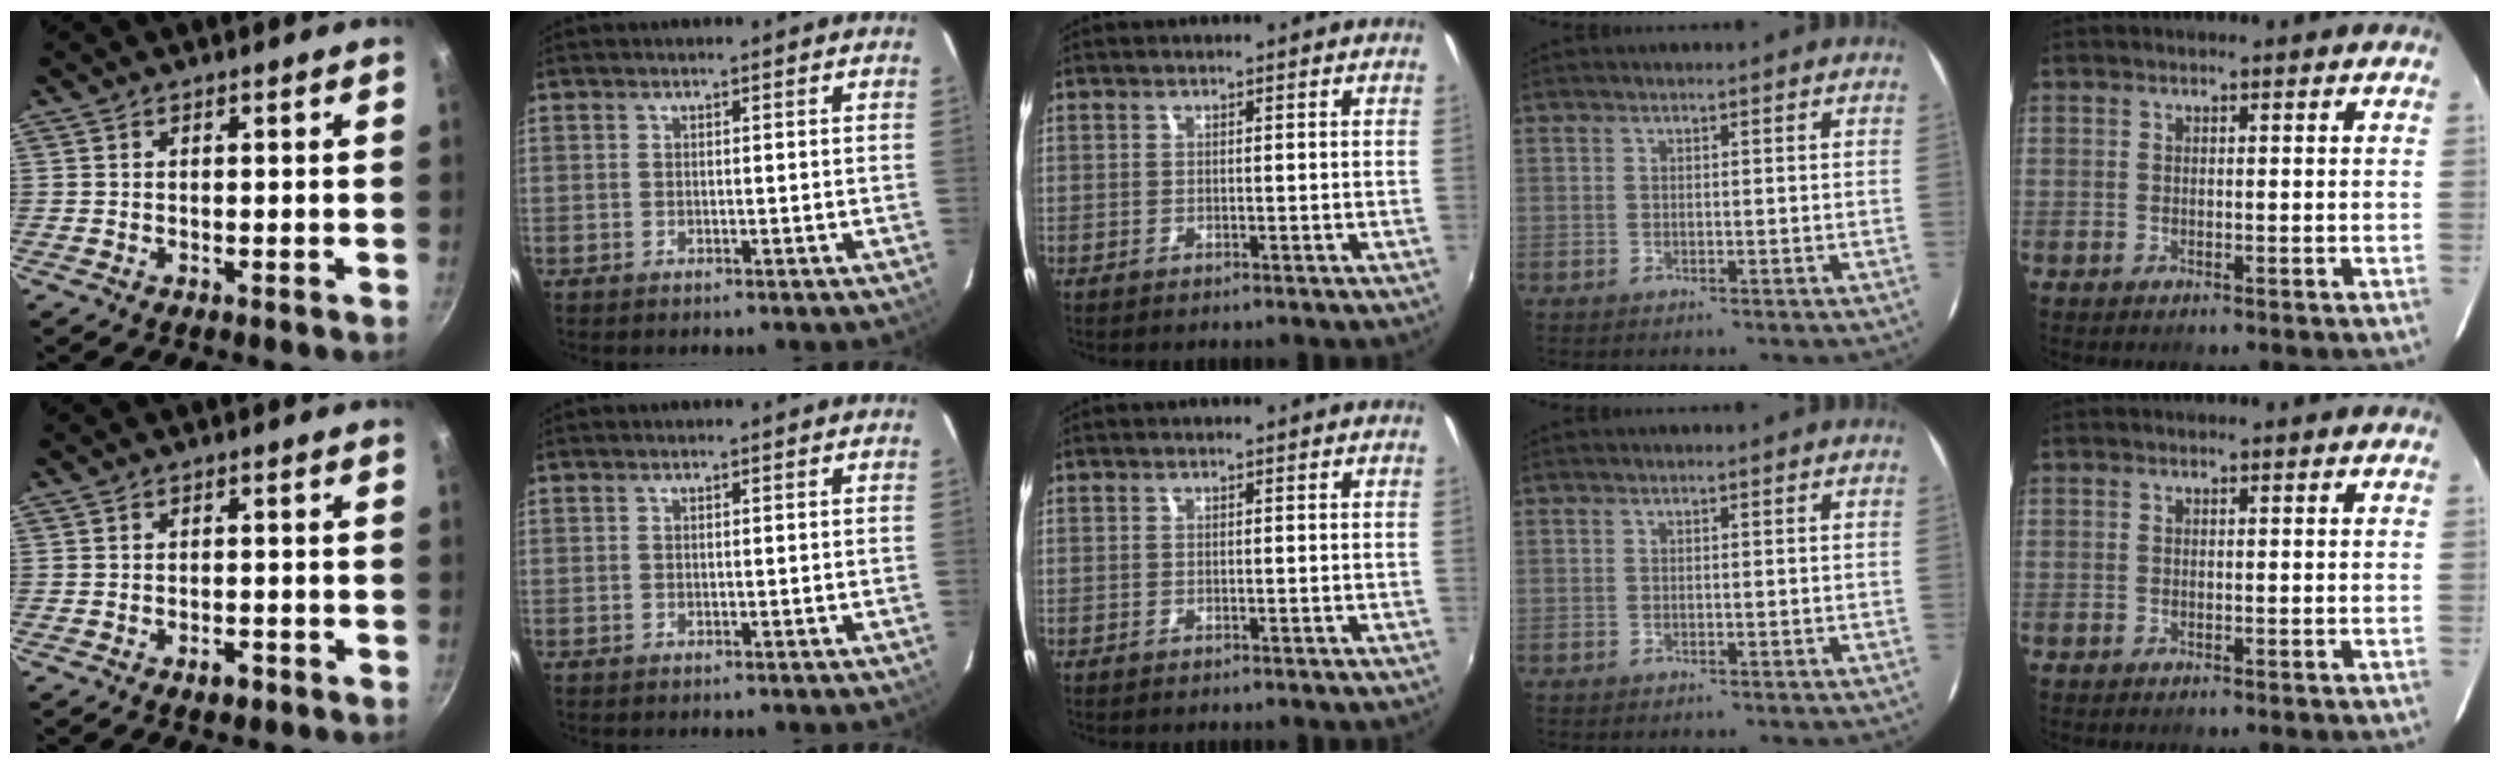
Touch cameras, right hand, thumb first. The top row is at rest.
{"thumb": {"total": 2.3, "force": [-1.3, 1.2, 1.4], "torque": [-0.014, 0.013, -0.018]}}